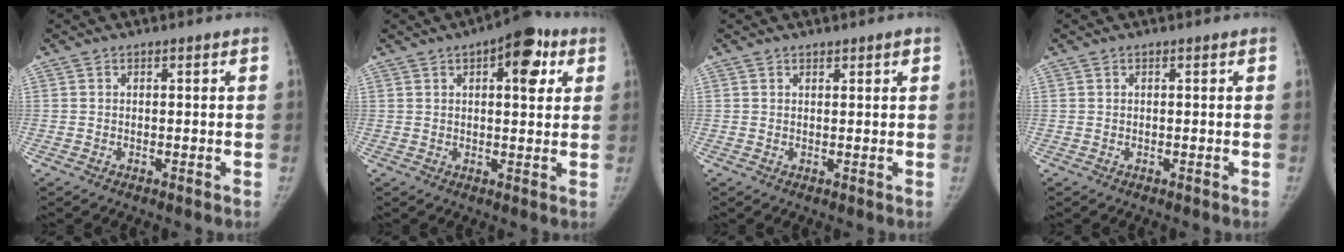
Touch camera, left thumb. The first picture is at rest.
{"total": 9.6, "force": [3.9, 4.3, 7.6], "torque": [-0.071, -0.002, 0.046]}
{"total": 1.1, "force": [0.9, 0.4, 0.5], "torque": [0.002, -0.004, 0.012]}
{"total": 0.0}